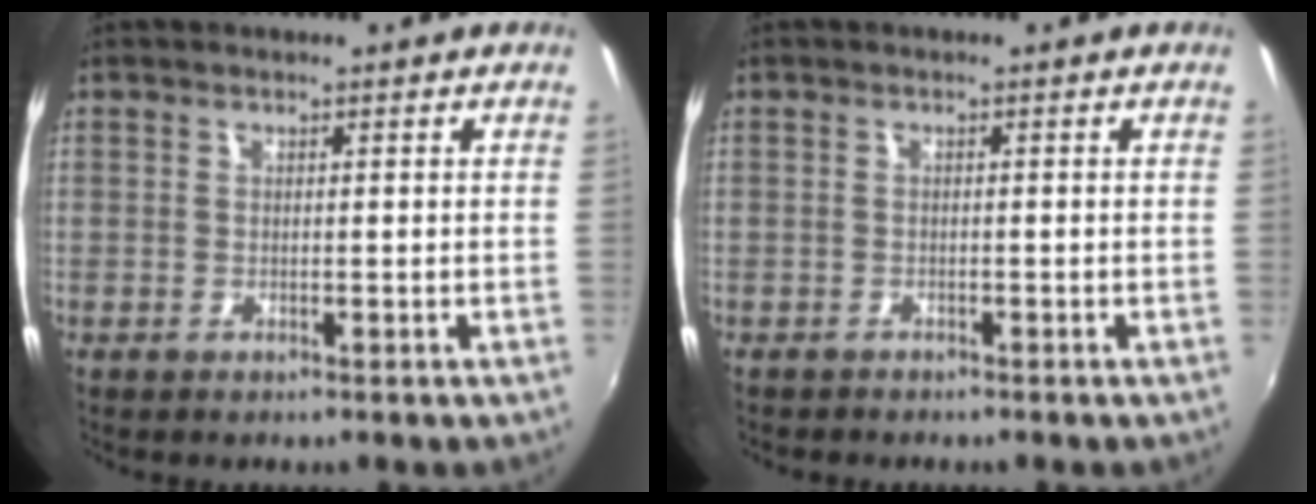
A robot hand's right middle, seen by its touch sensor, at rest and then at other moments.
{"total": 1.2, "force": [-1.1, 0.5, 0.1], "torque": [-0.008, -0.003, -0.018]}